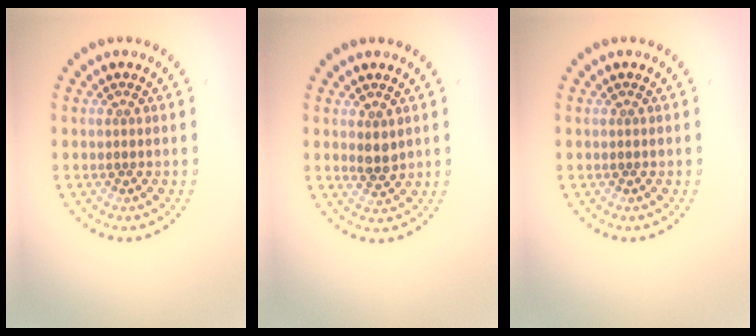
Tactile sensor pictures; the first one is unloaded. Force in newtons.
{"total": 1.4, "press": 1.4, "slide": 0.4}
{"total": 0.0}